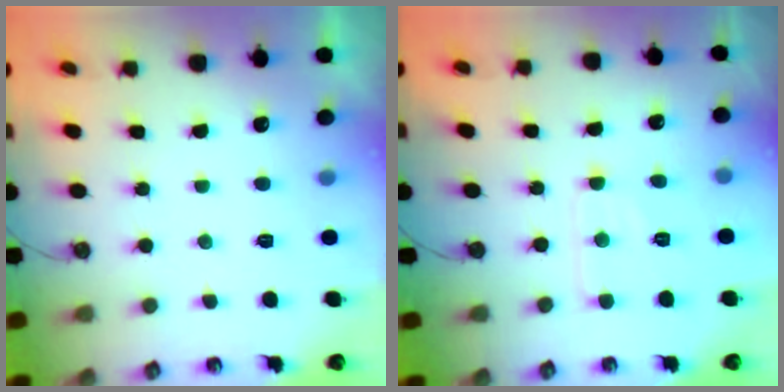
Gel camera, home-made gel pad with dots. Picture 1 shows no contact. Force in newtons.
{"total": 7.8, "press": 7.8, "slide": 0.8}